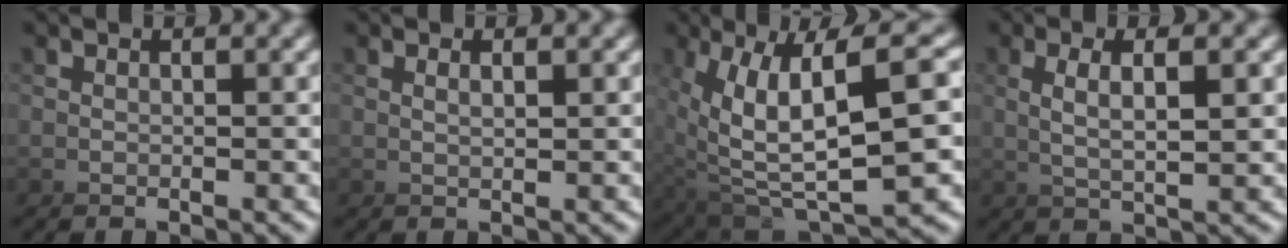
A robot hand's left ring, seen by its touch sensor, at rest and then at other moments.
{"total": 1.7, "force": [0.1, -1.6, 0.5], "torque": [0.002, 0.012, -0.003]}
{"total": 7.2, "force": [-0.6, 2.5, 6.7], "torque": [-0.149, -0.004, -0.001]}
{"total": 4.6, "force": [1.0, -4.4, -0.8], "torque": [-0.012, 0.022, 0.006]}